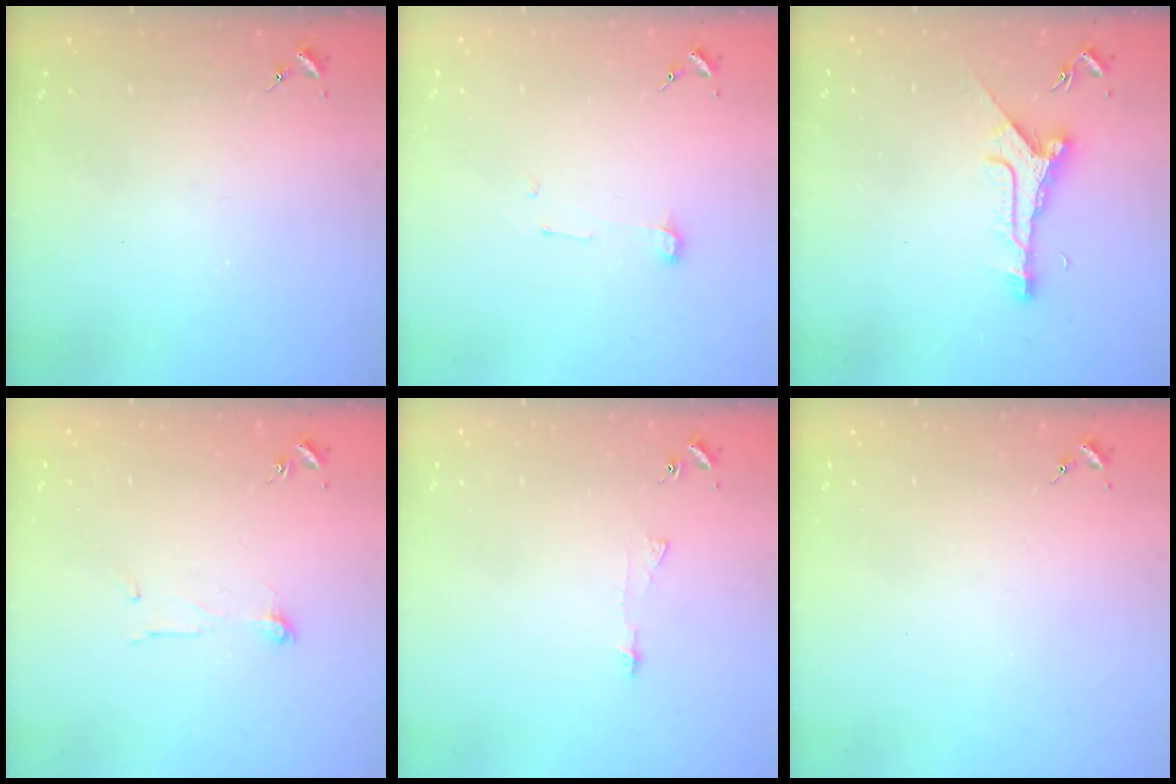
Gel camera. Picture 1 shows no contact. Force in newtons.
{"total": 3.8, "press": 3.8, "slide": 0.5}
{"total": 9.3, "press": 9.3, "slide": 0.1}
{"total": 4.7, "press": 4.7, "slide": 0.5}
{"total": 3.6, "press": 3.6, "slide": 0.3}
{"total": 0.0}